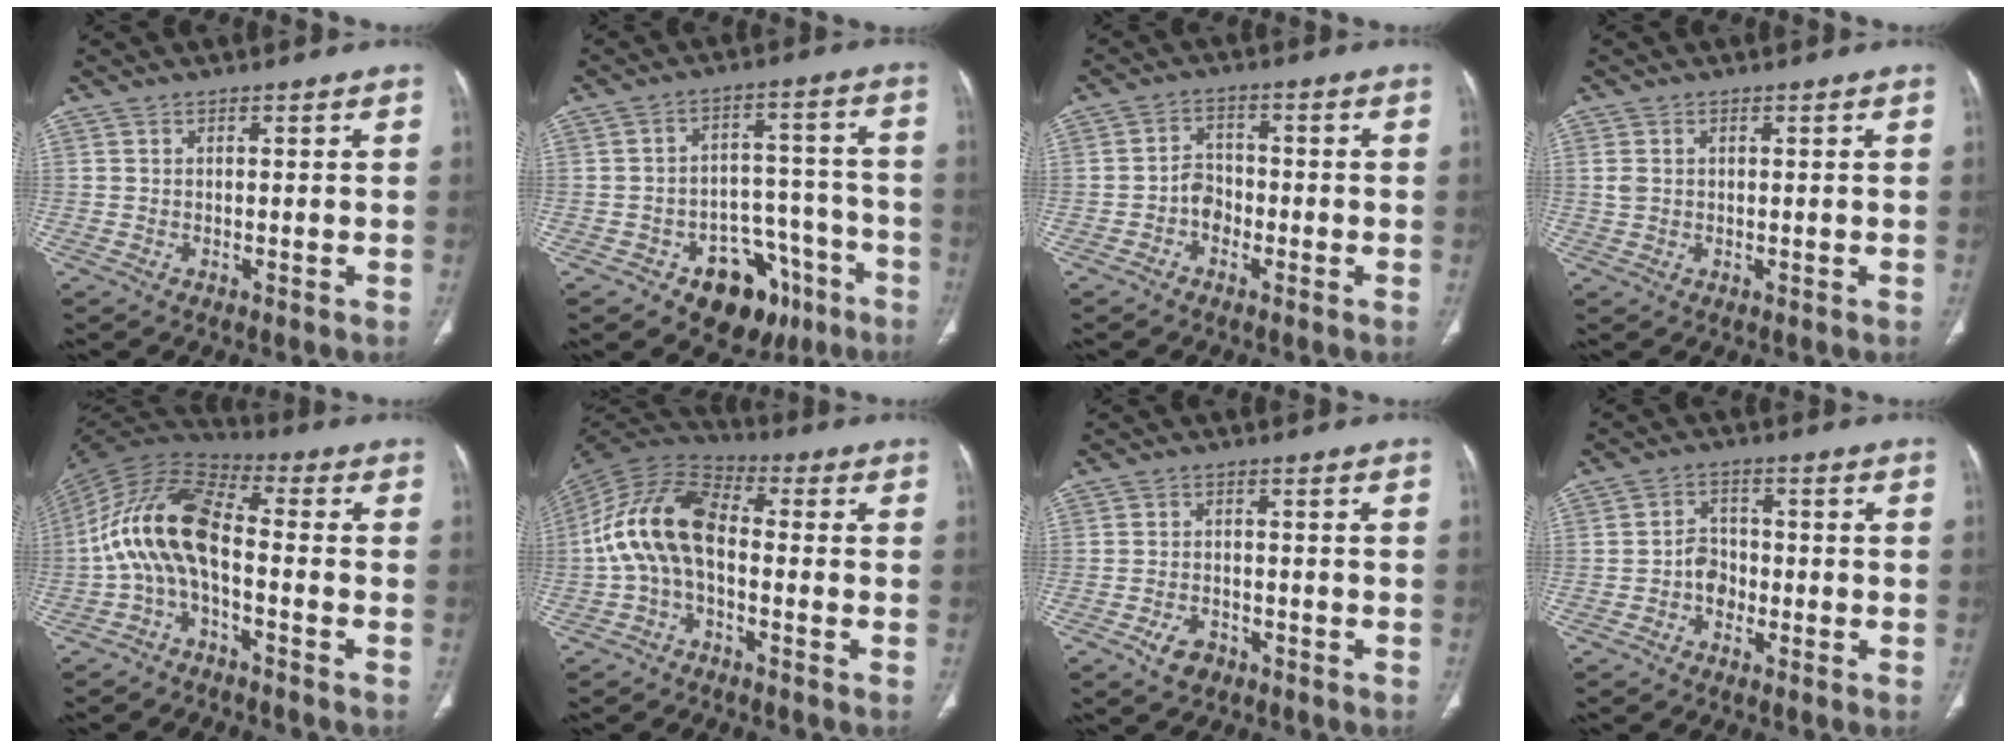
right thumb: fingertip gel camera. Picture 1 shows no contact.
{"total": 13.9, "force": [-8.0, 9.1, 6.9], "torque": [-0.041, 0.079, -0.108]}
{"total": 4.0, "force": [-1.6, 3.1, 1.8], "torque": [-0.013, 0.020, -0.035]}
{"total": 1.9, "force": [0.4, 1.4, 1.2], "torque": [-0.033, 0.005, 0.014]}
{"total": 13.6, "force": [-2.8, 6.5, 11.6], "torque": [-0.225, 0.064, -0.066]}
{"total": 13.7, "force": [-1.5, 8.0, 11.0], "torque": [-0.209, 0.038, -0.040]}
{"total": 4.3, "force": [-2.5, 2.7, 2.2], "torque": [-0.036, 0.016, -0.037]}
{"total": 4.5, "force": [-1.6, 3.6, 2.1], "torque": [-0.014, 0.020, -0.034]}